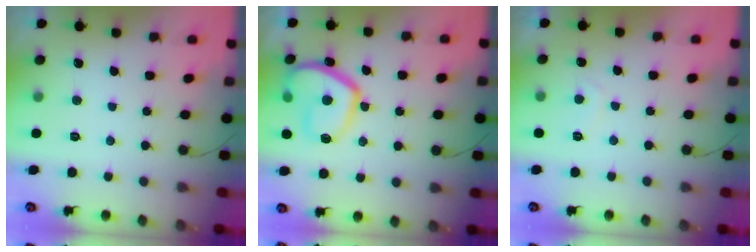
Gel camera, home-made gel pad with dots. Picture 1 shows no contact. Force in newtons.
{"total": 15.1, "press": 15.0, "slide": 1.9}
{"total": 1.6, "press": 1.4, "slide": 0.7}